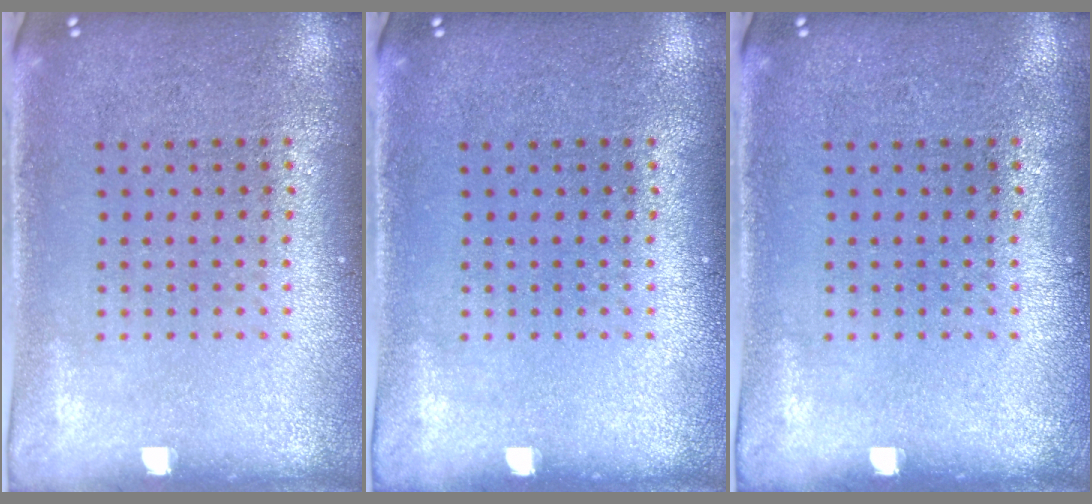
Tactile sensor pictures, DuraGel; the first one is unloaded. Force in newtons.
{"total": 0.0}
{"total": 0.0}